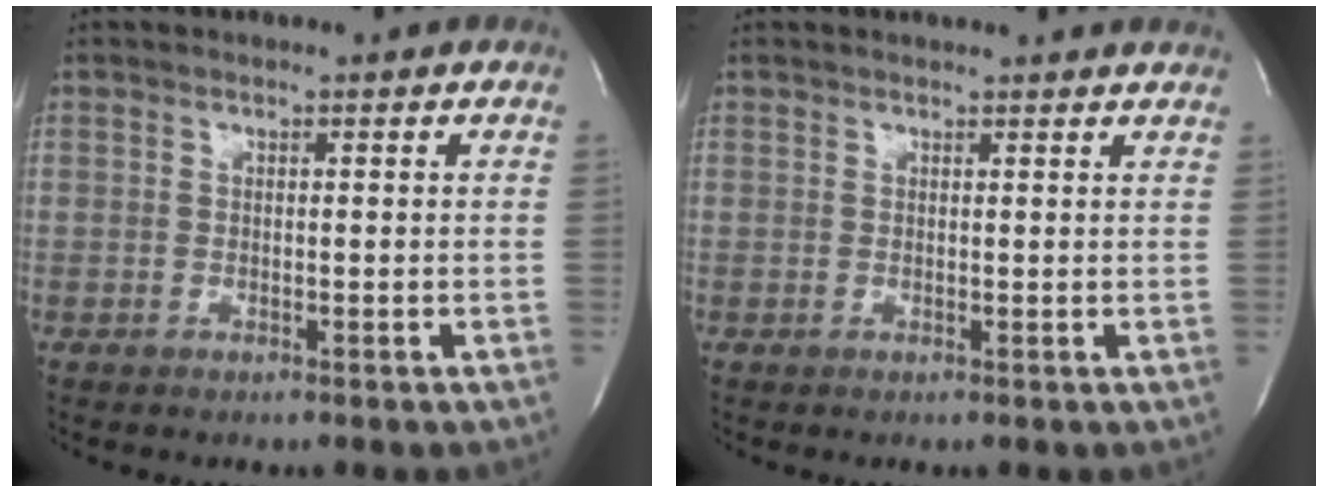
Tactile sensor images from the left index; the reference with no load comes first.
{"total": 6.3, "force": [6.0, 0.7, 1.8], "torque": [-0.021, 0.013, 0.055]}